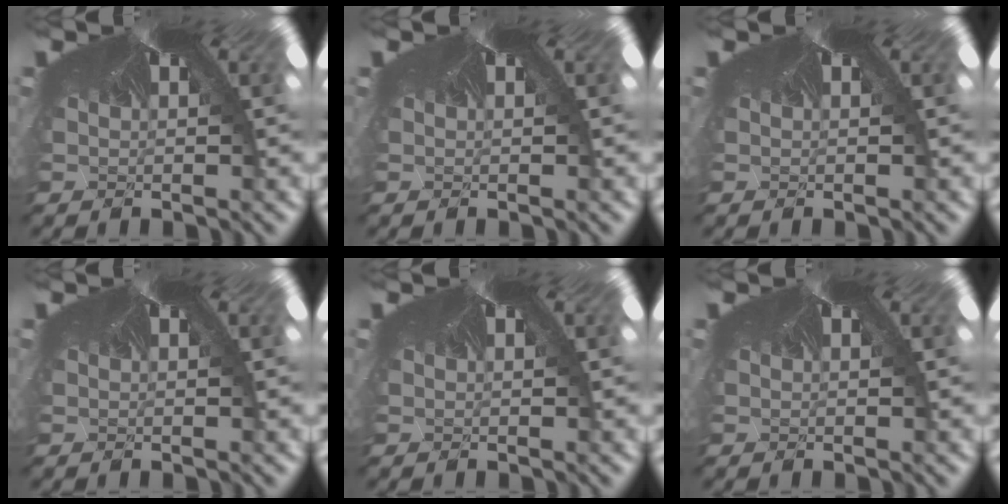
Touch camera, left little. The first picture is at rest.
{"total": 0.0}
{"total": 0.0}
{"total": 0.0}
{"total": 0.0}
{"total": 0.0}